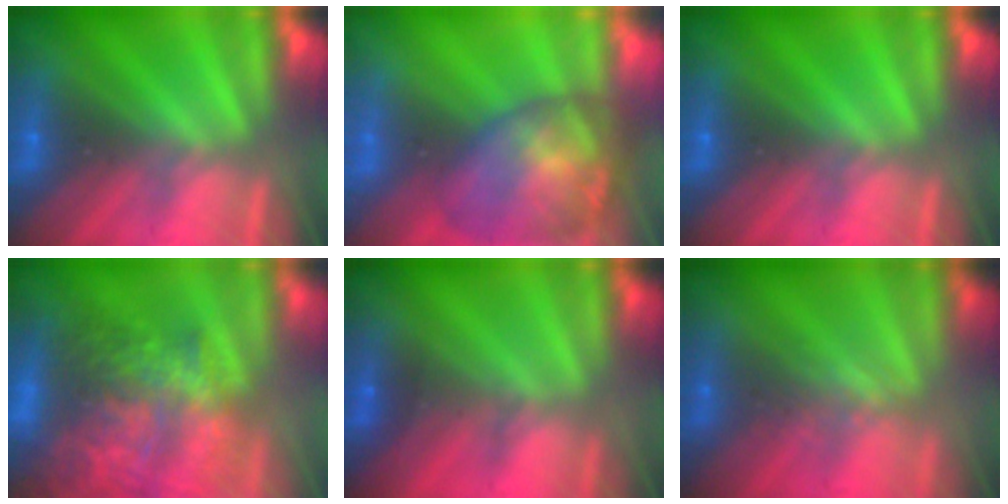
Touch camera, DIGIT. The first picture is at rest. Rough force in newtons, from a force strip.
{"total": 6.9}
{"total": 0.0}
{"total": 11.1}
{"total": 1.7}
{"total": 2.5}